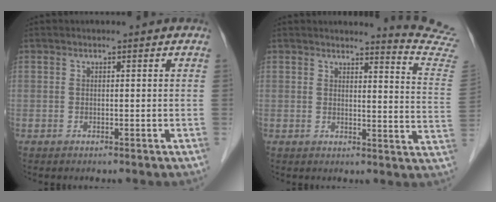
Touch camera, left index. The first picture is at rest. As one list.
[{"total": 10.9, "force": [10.8, -1.8, 0.3], "torque": [-0.006, -0.130, 0.096]}]